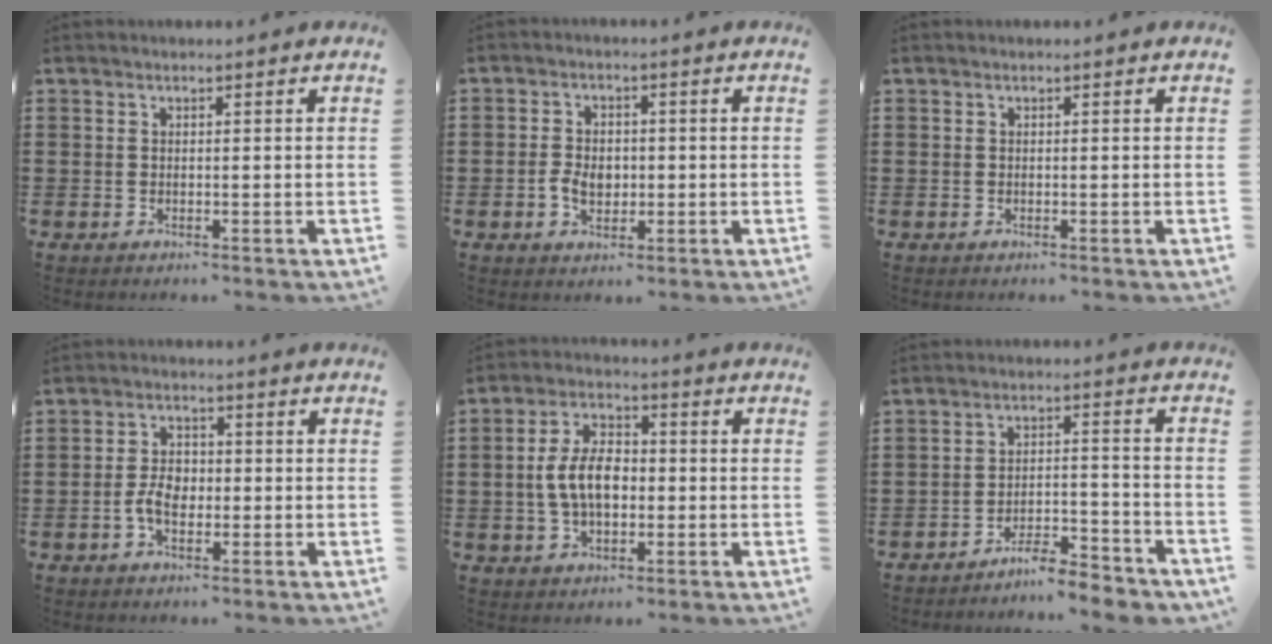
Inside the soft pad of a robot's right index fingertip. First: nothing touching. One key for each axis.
{"total": 3.7, "fx": -0.6, "fy": 2.7, "fz": 2.5, "tx": -0.058, "ty": 0.004, "tz": -0.015}
{"total": 0.0}
{"total": 4.2, "fx": -1.0, "fy": 2.6, "fz": 3.1, "tx": -0.074, "ty": 0.002, "tz": -0.024}
{"total": 7.8, "fx": -0.6, "fy": 4.6, "fz": 6.3, "tx": -0.147, "ty": 0.005, "tz": -0.018}
{"total": 5.4, "fx": -5.2, "fy": 0.3, "fz": 1.6, "tx": -0.029, "ty": 0.004, "tz": -0.101}